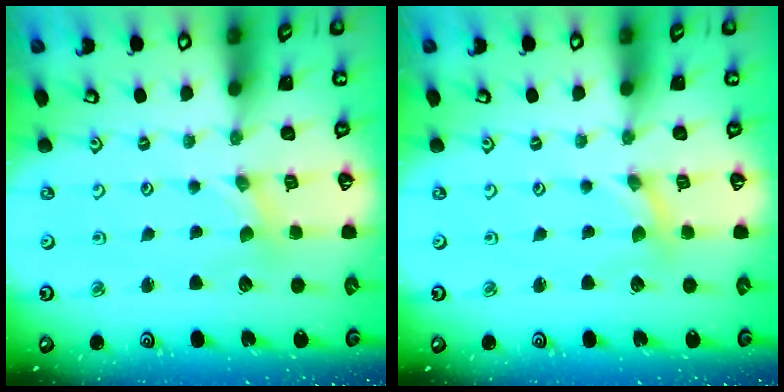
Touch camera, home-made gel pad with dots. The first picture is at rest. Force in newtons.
{"total": 0.0}